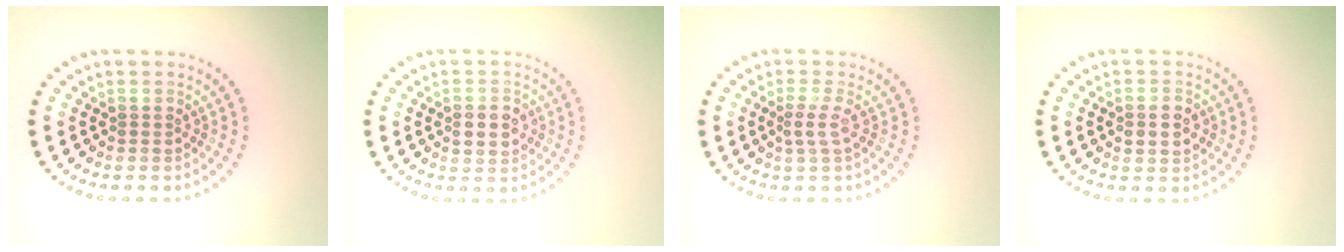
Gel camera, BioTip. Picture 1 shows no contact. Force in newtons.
{"total": 2.6, "press": 2.6, "slide": 0.1}
{"total": 1.5, "press": 1.1, "slide": 1.0}
{"total": 2.7, "press": 2.7, "slide": 0.1}